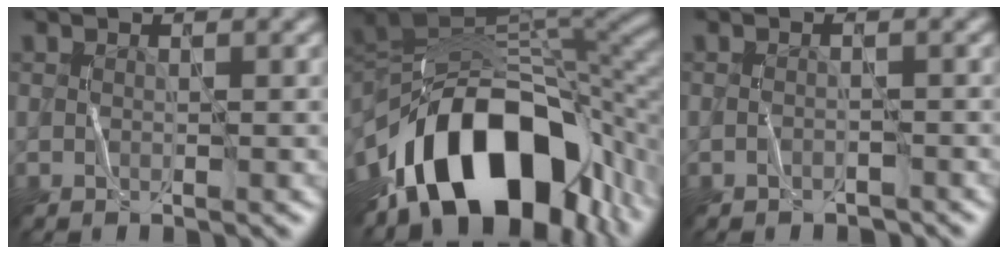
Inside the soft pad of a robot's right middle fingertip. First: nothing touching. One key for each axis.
{"total": 15.4, "fx": -7.6, "fy": 8.8, "fz": 10.1, "tx": -0.152, "ty": 0.018, "tz": -0.126}
{"total": 0.9, "fx": -0.9, "fy": 0.2, "fz": -0.2, "tx": 0.005, "ty": 0.006, "tz": -0.016}